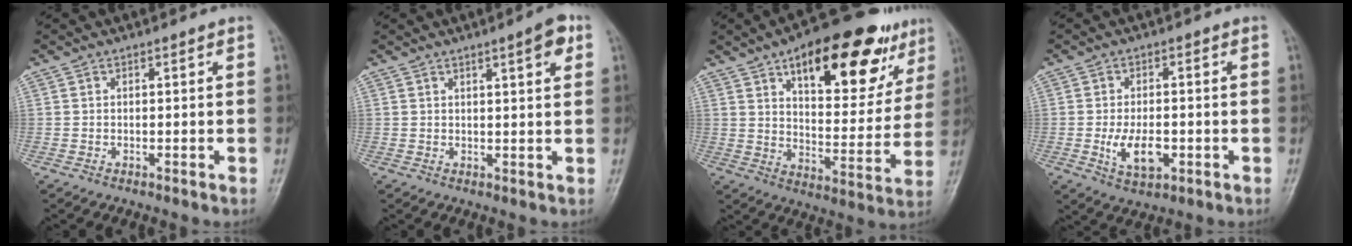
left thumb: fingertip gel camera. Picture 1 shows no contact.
{"total": 4.7, "force": [2.3, 0.9, 3.9], "torque": [-0.046, -0.007, 0.031]}
{"total": 24.3, "force": [13.4, 10.4, 17.4], "torque": [-0.198, -0.031, 0.201]}
{"total": 7.1, "force": [-1.8, 4.0, 5.6], "torque": [-0.092, 0.001, -0.026]}